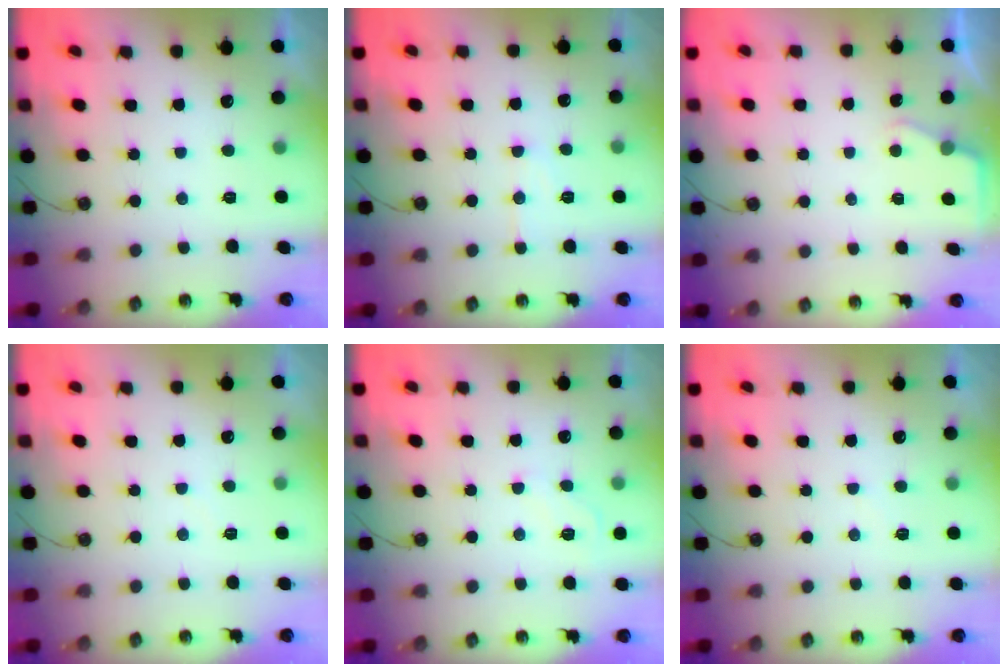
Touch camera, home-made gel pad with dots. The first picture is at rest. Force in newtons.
{"total": 6.8, "press": 6.8, "slide": 0.5}
{"total": 2.4, "press": 2.4, "slide": 0.3}
{"total": 3.3, "press": 3.3, "slide": 0.5}
{"total": 3.8, "press": 3.8, "slide": 0.6}
{"total": 2.8, "press": 2.8, "slide": 0.3}